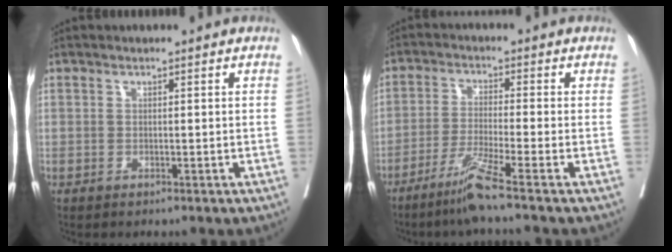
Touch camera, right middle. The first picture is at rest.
{"total": 6.1, "force": [-4.3, -1.7, 4.0], "torque": [-0.079, -0.023, -0.090]}